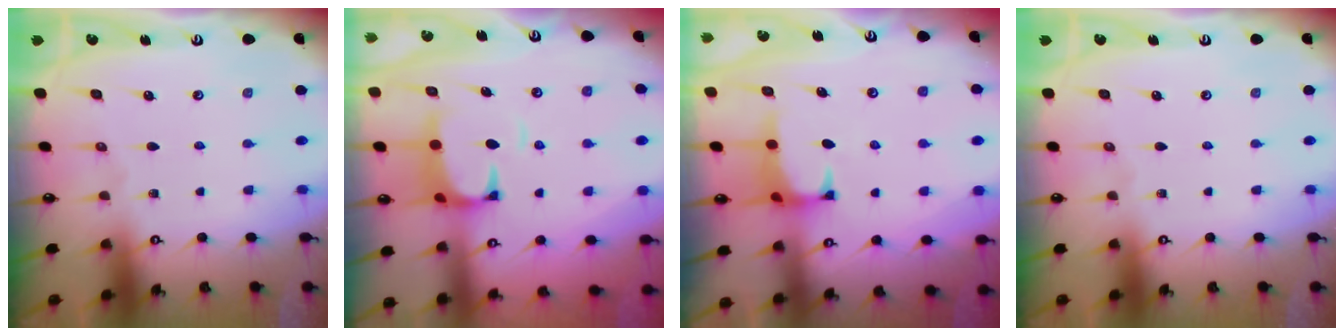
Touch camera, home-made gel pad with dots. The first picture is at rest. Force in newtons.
{"total": 2.6, "press": 2.3, "slide": 1.2}
{"total": 1.3, "press": 1.1, "slide": 0.6}
{"total": 0.0}